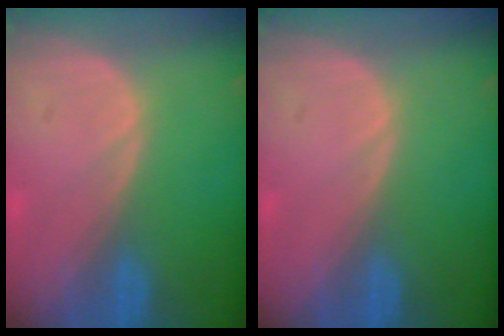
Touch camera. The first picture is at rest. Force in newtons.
{"total": 0.0}